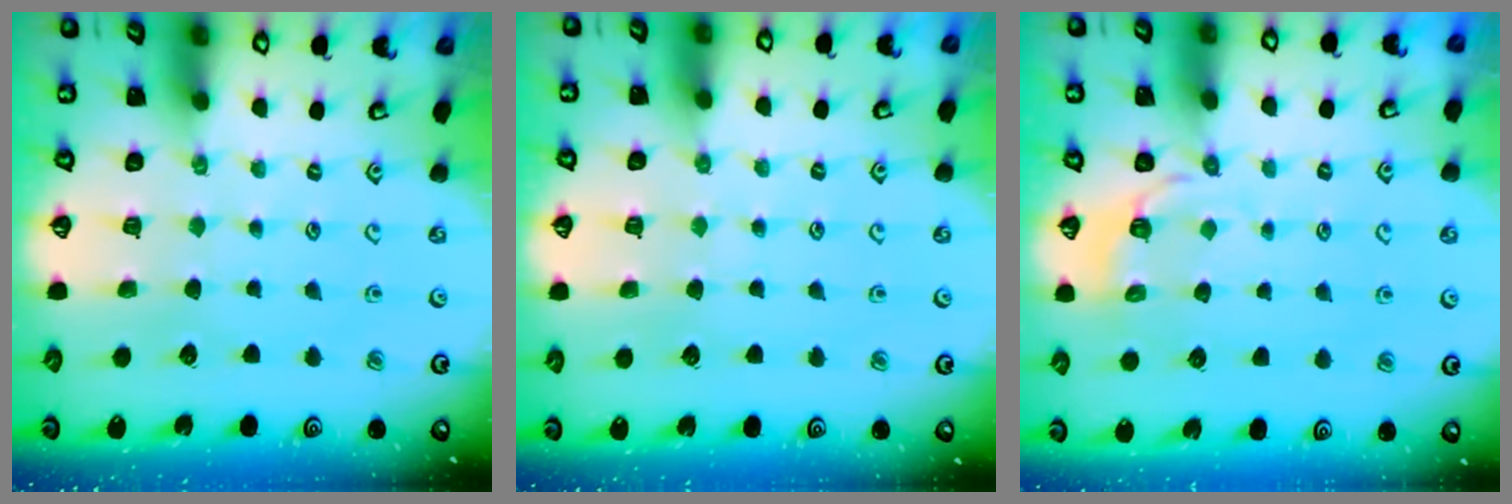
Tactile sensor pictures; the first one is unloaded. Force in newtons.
{"total": 4.8, "press": 4.7, "slide": 0.6}
{"total": 3.3, "press": 2.6, "slide": 2.1}